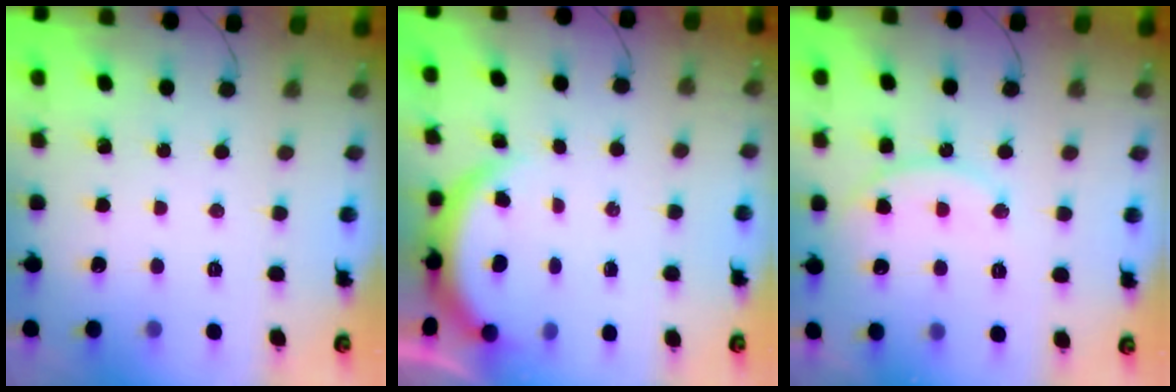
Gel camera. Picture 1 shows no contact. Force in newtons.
{"total": 3.8, "press": 3.7, "slide": 0.5}
{"total": 13.1, "press": 13.1, "slide": 1.1}